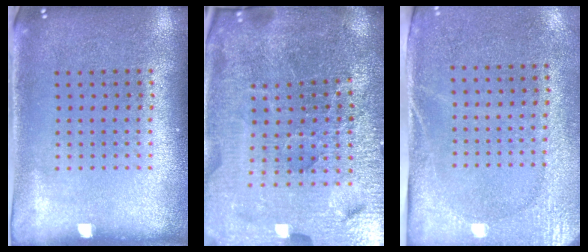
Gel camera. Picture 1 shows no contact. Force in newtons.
{"total": 5.9, "press": 5.3, "slide": 2.4}
{"total": 2.8, "press": 2.3, "slide": 1.6}